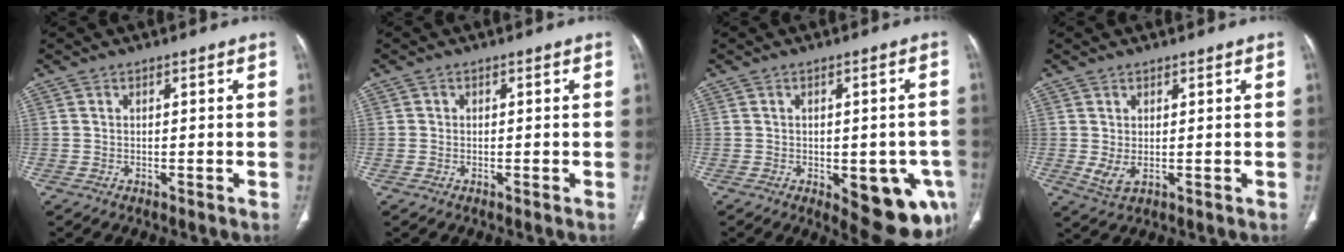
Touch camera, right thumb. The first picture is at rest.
{"total": 0.8, "force": [-0.1, 0.7, 0.1], "torque": [0.003, 0.004, -0.001]}
{"total": 13.7, "force": [-4.7, 6.4, 11.2], "torque": [-0.109, 0.003, -0.041]}
{"total": 2.9, "force": [0.3, 1.2, 2.6], "torque": [-0.054, -0.009, 0.015]}